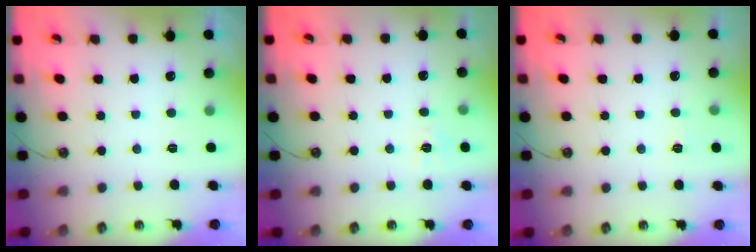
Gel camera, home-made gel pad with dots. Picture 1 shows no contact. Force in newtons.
{"total": 6.7, "press": 6.7, "slide": 0.8}
{"total": 3.6, "press": 3.6, "slide": 0.4}